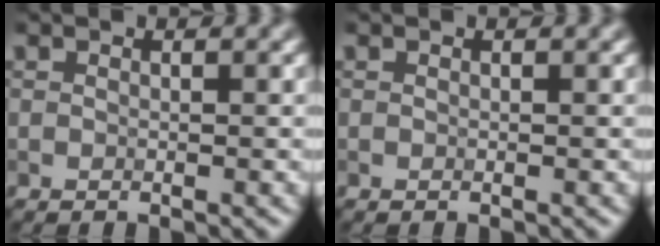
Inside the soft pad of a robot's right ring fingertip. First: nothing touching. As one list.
[{"total": 0.0}]